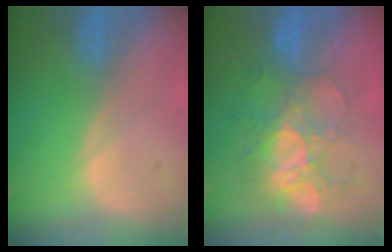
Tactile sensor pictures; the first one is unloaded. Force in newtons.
{"total": 9.2, "press": 8.5, "slide": 3.5}